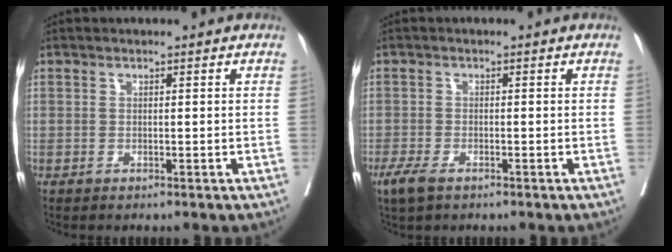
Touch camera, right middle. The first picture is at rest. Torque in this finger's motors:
{"motor_torque": [0.67, -0.62, 0.11, 0.02]}